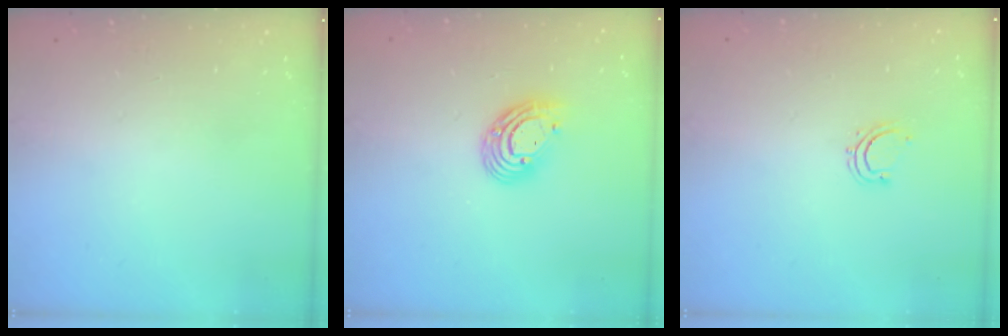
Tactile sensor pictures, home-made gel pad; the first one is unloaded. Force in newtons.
{"total": 9.5, "press": 9.4, "slide": 1.7}
{"total": 4.2, "press": 4.1, "slide": 0.9}